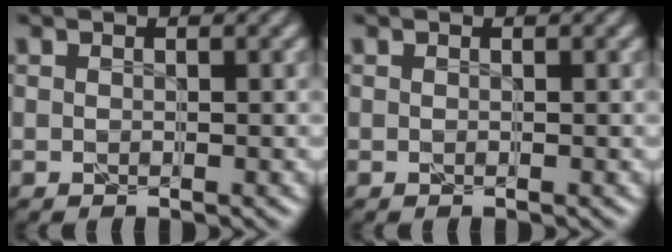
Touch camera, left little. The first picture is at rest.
{"total": 0.0}